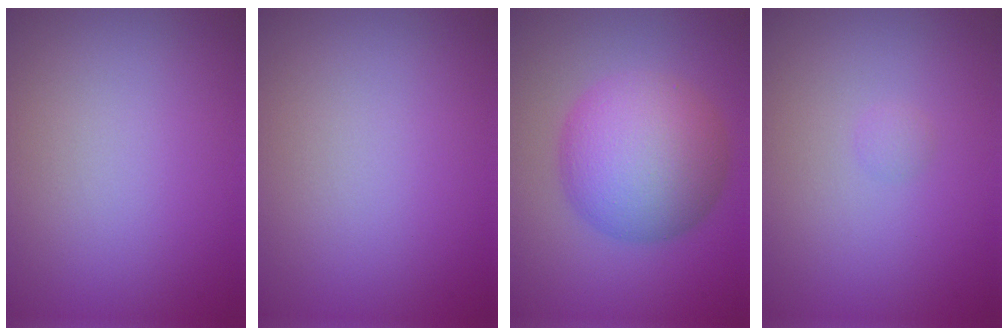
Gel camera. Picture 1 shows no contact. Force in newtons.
{"total": 0.0}
{"total": 8.7, "press": 8.7, "slide": 0.1}
{"total": 0.5, "press": 0.5, "slide": 0.0}